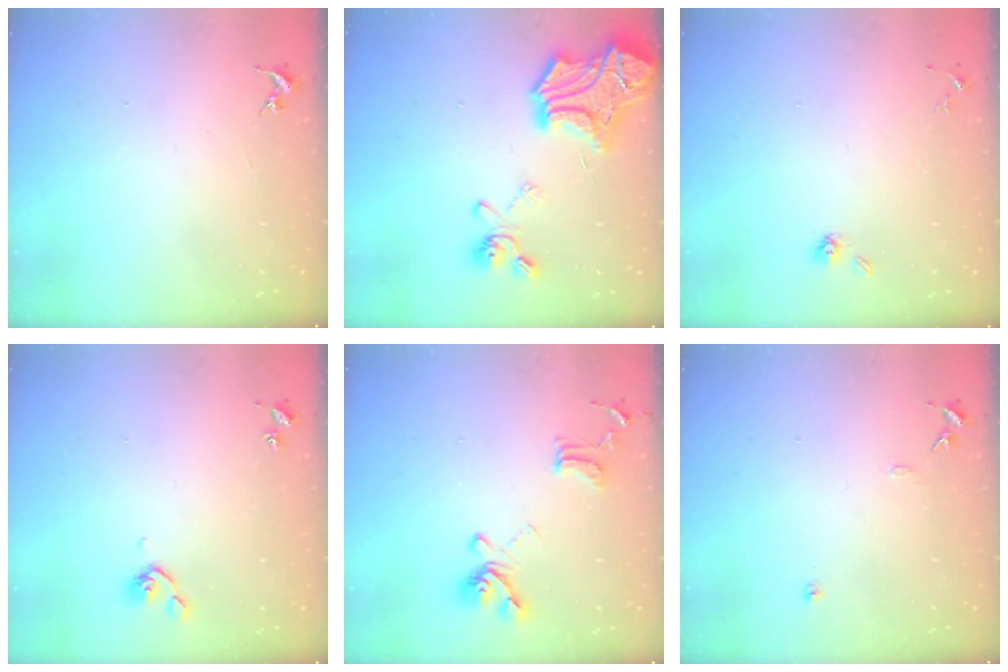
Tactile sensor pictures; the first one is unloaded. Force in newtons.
{"total": 24.1, "press": 24.0, "slide": 2.2}
{"total": 4.0, "press": 3.6, "slide": 1.8}
{"total": 4.7, "press": 4.6, "slide": 1.2}
{"total": 15.0, "press": 14.9, "slide": 1.6}
{"total": 8.1, "press": 8.0, "slide": 0.8}